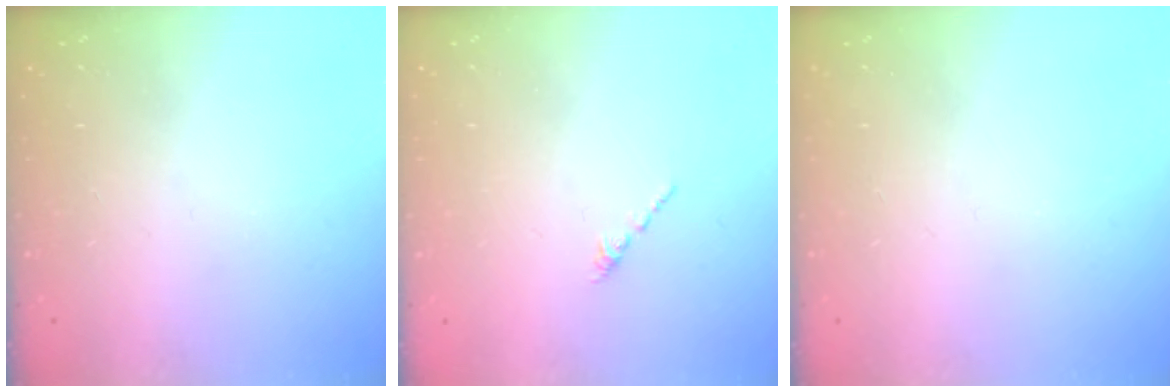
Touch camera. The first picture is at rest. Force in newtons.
{"total": 0.6, "press": 0.5, "slide": 0.3}
{"total": 0.0}